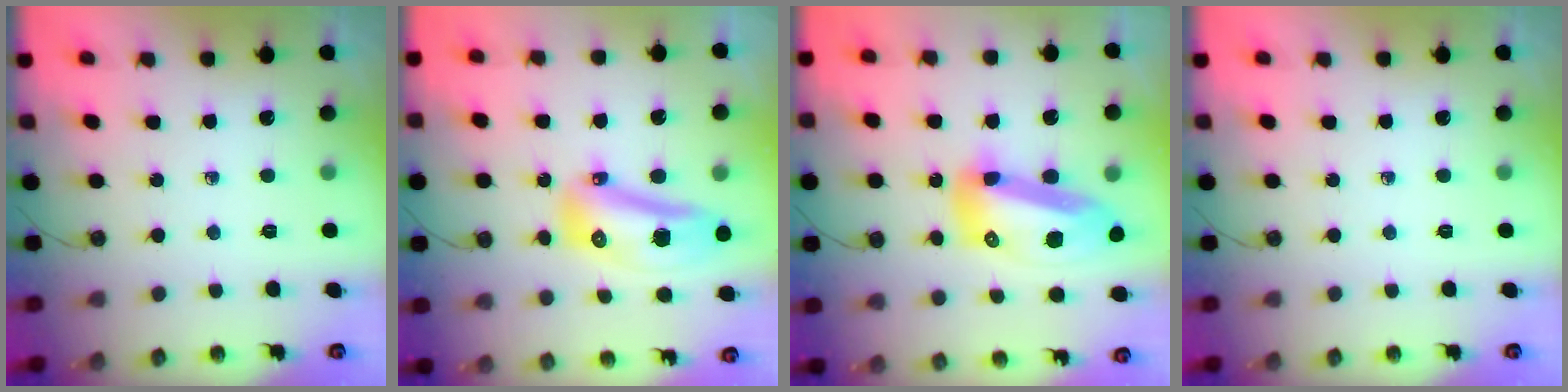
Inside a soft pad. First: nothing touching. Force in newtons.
{"total": 14.5, "press": 14.4, "slide": 1.9}
{"total": 17.9, "press": 17.8, "slide": 2.1}
{"total": 0.0}